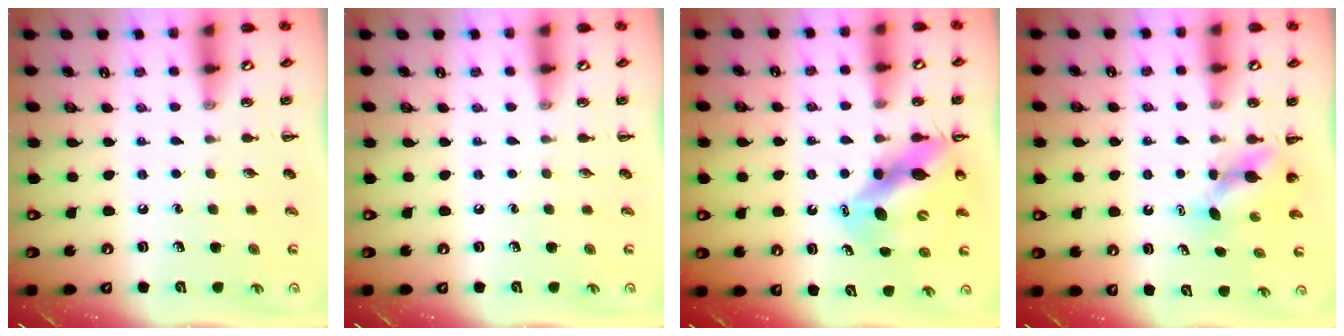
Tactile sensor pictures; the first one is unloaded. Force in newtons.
{"total": 0.0}
{"total": 12.6, "press": 12.0, "slide": 3.8}
{"total": 3.9, "press": 3.9, "slide": 0.2}